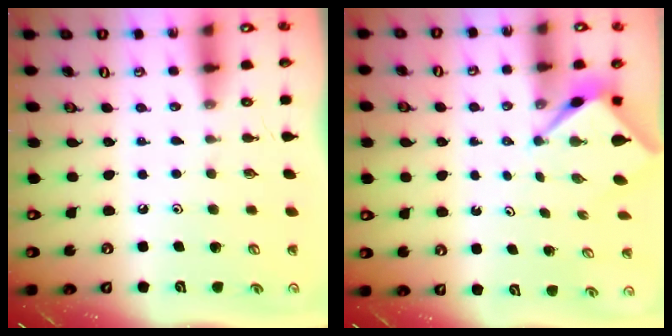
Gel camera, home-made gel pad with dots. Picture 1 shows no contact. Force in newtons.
{"total": 2.5, "press": 2.5, "slide": 0.2}